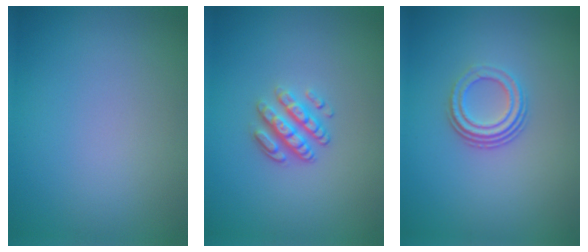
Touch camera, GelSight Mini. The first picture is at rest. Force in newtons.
{"total": 3.1, "press": 2.6, "slide": 1.7}
{"total": 3.0, "press": 2.1, "slide": 2.1}